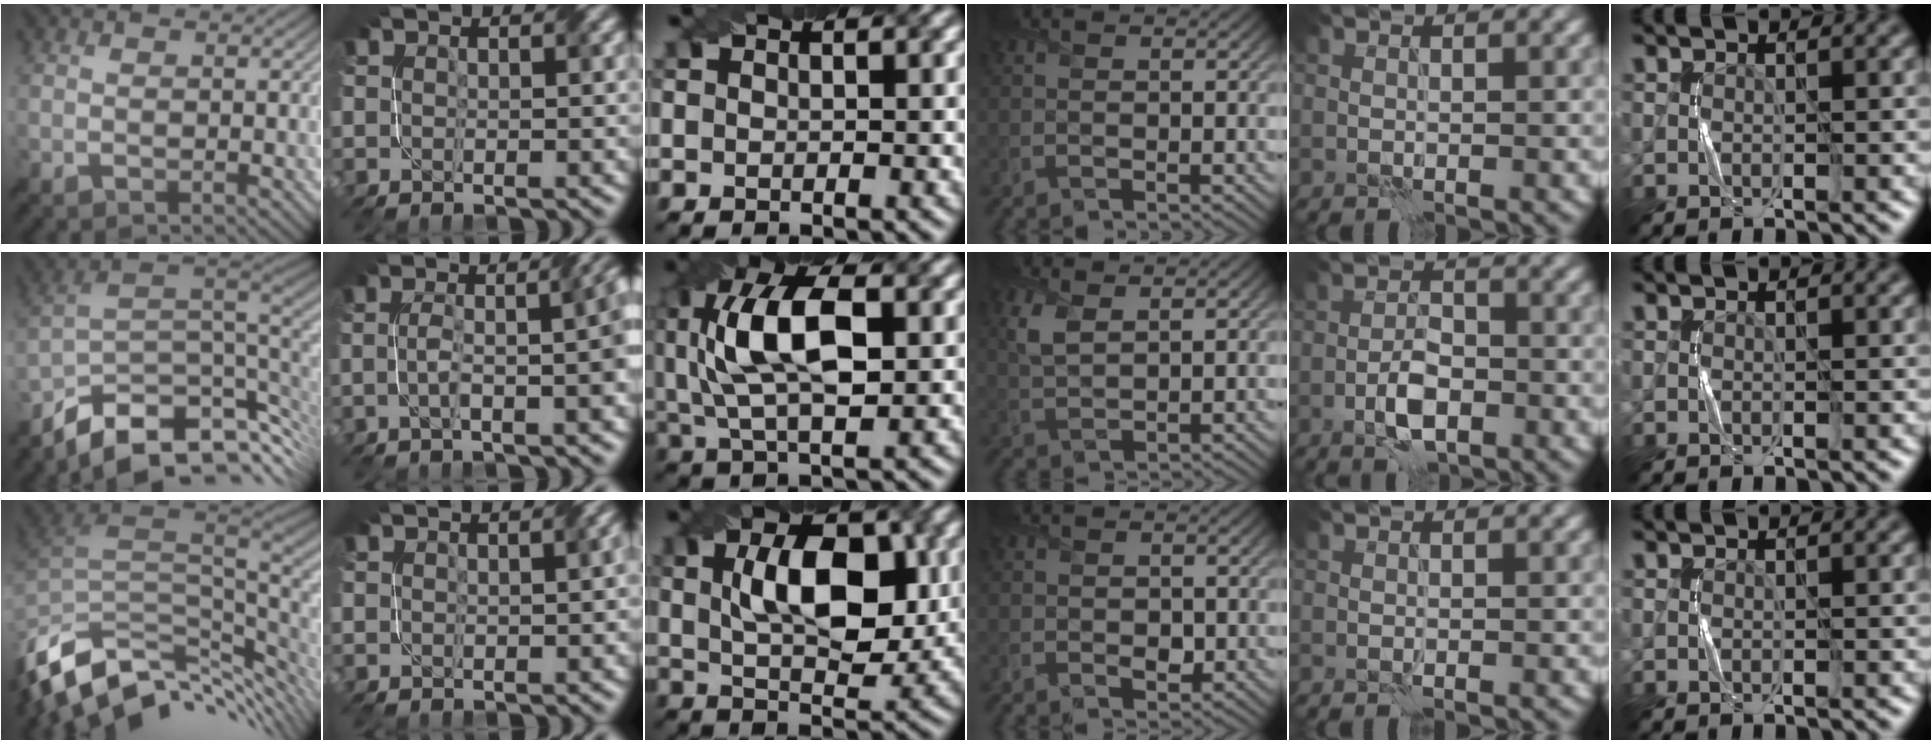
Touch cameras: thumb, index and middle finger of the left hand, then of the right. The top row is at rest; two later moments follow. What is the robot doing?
{"motion": "twist", "object": "screw"}